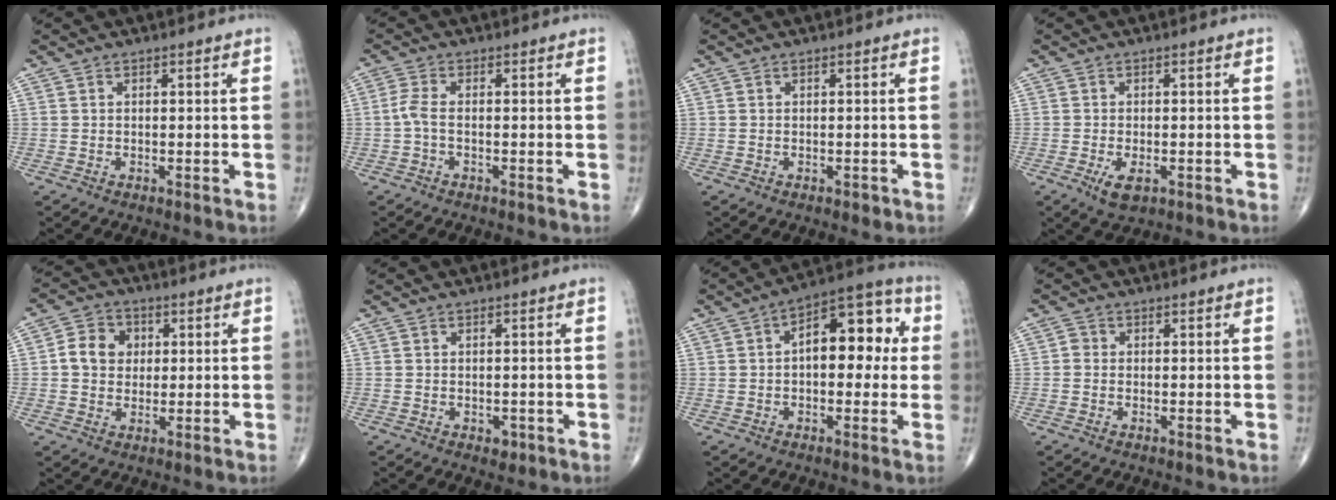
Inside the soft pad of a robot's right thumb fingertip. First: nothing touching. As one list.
[{"total": 2.6, "force": [-0.7, 0.9, 2.4], "torque": [-0.061, 0.001, -0.019]}, {"total": 0.7, "force": [-0.4, 0.4, 0.4], "torque": [-0.002, 0.000, -0.005]}, {"total": 3.6, "force": [-1.4, 1.7, 2.9], "torque": [-0.051, -0.006, -0.022]}, {"total": 7.2, "force": [1.0, 6.1, 3.7], "torque": [-0.040, 0.008, 0.010]}, {"total": 1.5, "force": [-0.6, 1.0, 0.9], "torque": [-0.005, 0.001, -0.006]}, {"total": 13.6, "force": [1.4, 7.3, 11.4], "torque": [-0.123, 0.036, 0.010]}, {"total": 1.2, "force": [-0.2, 1.1, 0.5], "torque": [-0.002, 0.003, -0.008]}]